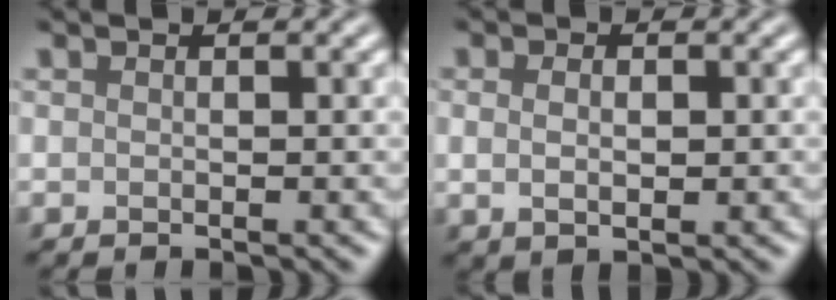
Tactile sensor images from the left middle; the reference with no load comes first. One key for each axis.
{"total": 2.0, "fx": 0.2, "fy": 1.2, "fz": 1.6, "tx": -0.029, "ty": -0.003, "tz": 0.009}